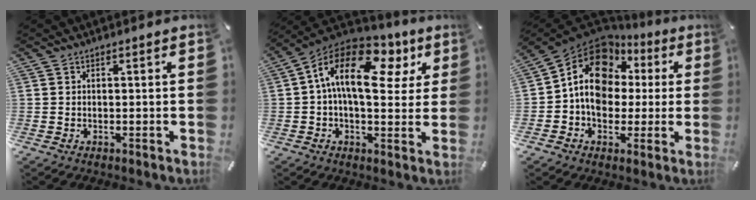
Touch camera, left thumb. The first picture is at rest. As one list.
[{"total": 17.8, "force": [5.1, 9.6, 14.2], "torque": [-0.255, -0.015, 0.080]}, {"total": 14.0, "force": [2.3, 11.6, 7.5], "torque": [-0.125, -0.010, 0.045]}]